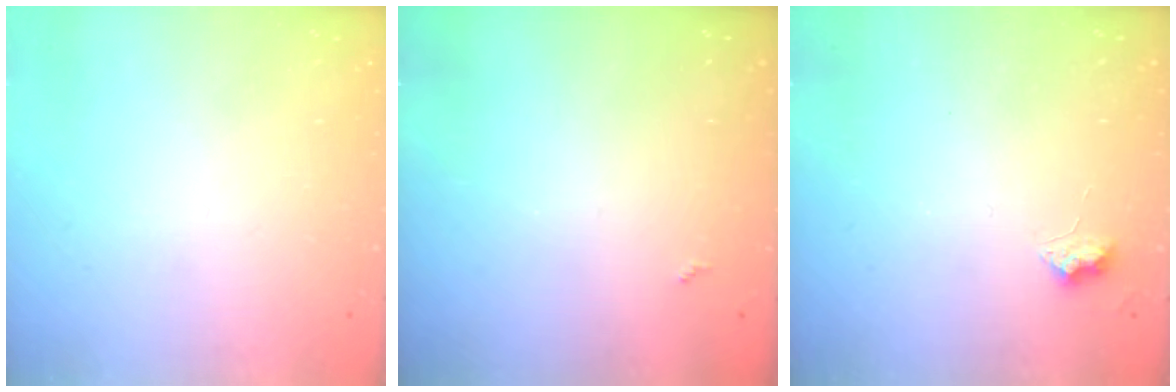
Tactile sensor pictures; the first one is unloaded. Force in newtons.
{"total": 2.1, "press": 2.1, "slide": 0.4}
{"total": 5.9, "press": 5.9, "slide": 0.7}